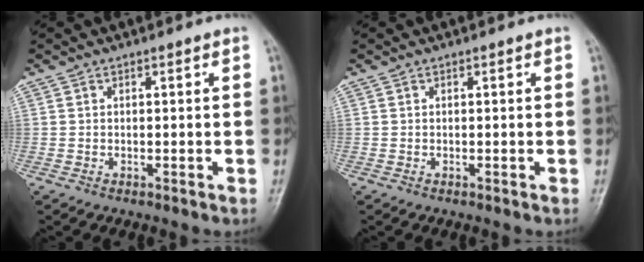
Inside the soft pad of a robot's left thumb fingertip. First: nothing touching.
{"total": 0.0}